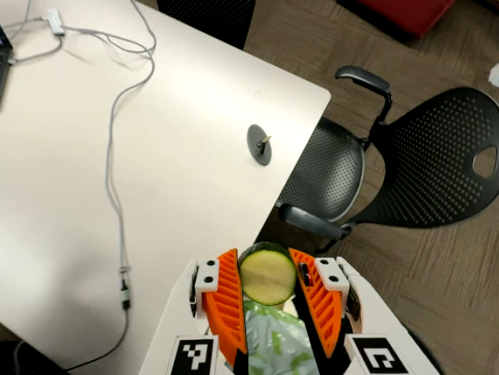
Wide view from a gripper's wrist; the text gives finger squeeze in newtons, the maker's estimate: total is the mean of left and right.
{"total": 11.2, "left": 10.9, "right": 11.5}